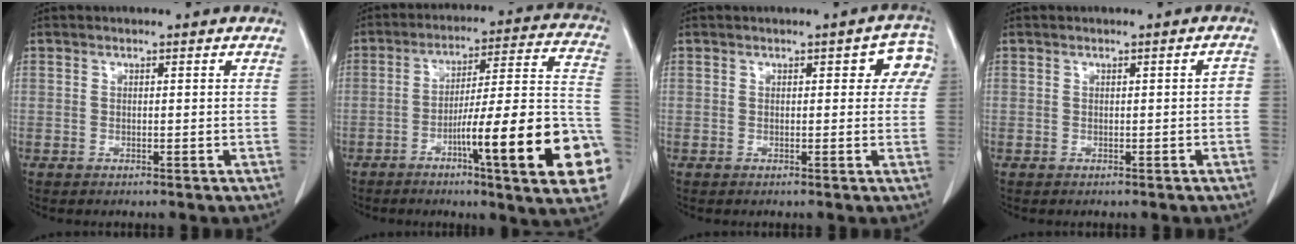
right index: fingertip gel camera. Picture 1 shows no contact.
{"total": 22.4, "force": [-8.1, 1.1, 20.8], "torque": [-0.219, 0.008, -0.116]}
{"total": 4.4, "force": [1.3, 2.3, 3.5], "torque": [-0.022, 0.020, 0.008]}
{"total": 1.2, "force": [-0.3, 0.4, 1.0], "torque": [-0.003, 0.004, -0.005]}